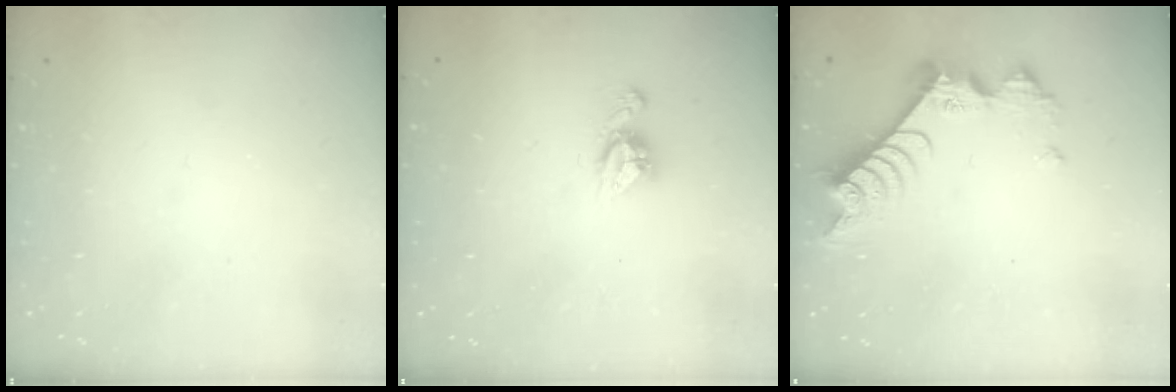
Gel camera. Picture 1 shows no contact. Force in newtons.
{"total": 6.7, "press": 6.7, "slide": 0.4}
{"total": 9.3, "press": 9.3, "slide": 1.0}